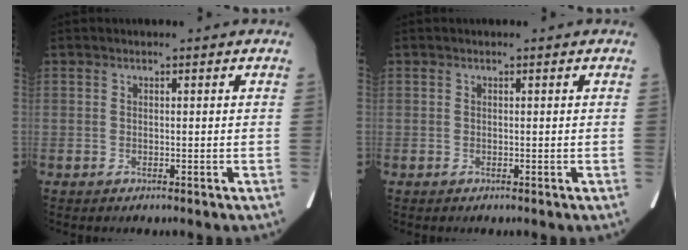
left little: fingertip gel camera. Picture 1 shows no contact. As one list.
[{"total": 0.0}]